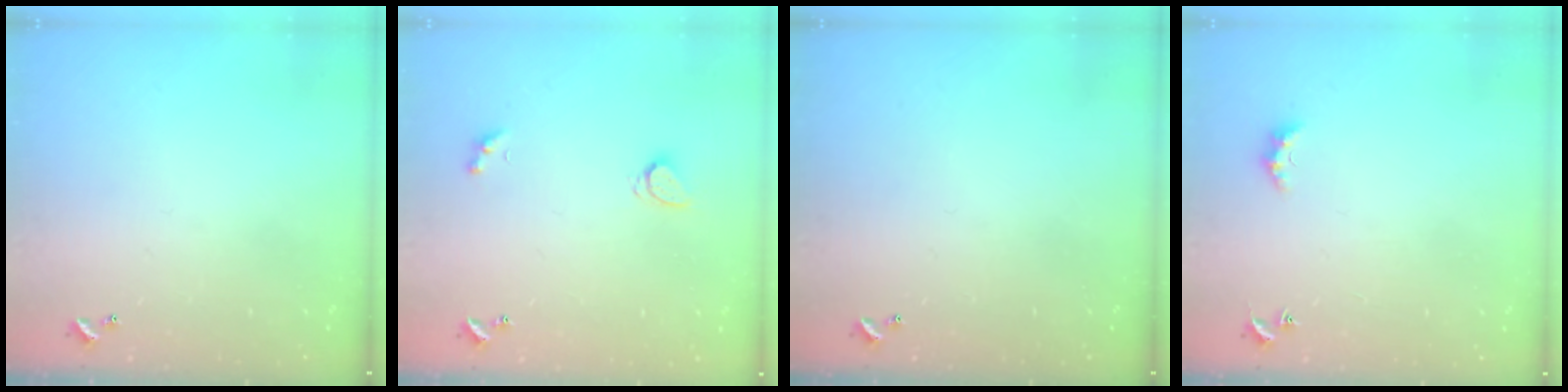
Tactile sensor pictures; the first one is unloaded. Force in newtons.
{"total": 2.1, "press": 2.0, "slide": 0.4}
{"total": 0.0}
{"total": 2.4, "press": 2.4, "slide": 0.6}